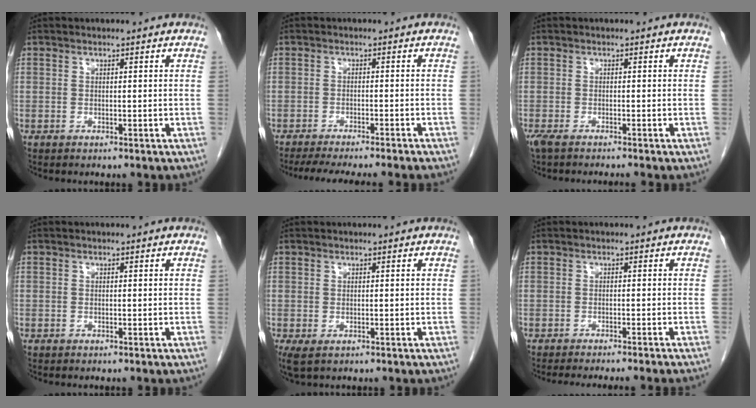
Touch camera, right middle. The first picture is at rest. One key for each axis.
{"total": 11.0, "fx": -9.4, "fy": -0.2, "fz": 5.6, "tx": -0.058, "ty": -0.016, "tz": -0.134}
{"total": 4.0, "fx": -3.4, "fy": 0.1, "fz": 2.2, "tx": -0.031, "ty": -0.009, "tz": -0.057}
{"total": 0.0}
{"total": 3.2, "fx": -1.4, "fy": 1.9, "fz": 2.2, "tx": -0.047, "ty": -0.012, "tz": -0.015}
{"total": 8.9, "fx": -8.0, "fy": -0.7, "fz": 3.9, "tx": -0.025, "ty": -0.021, "tz": -0.105}